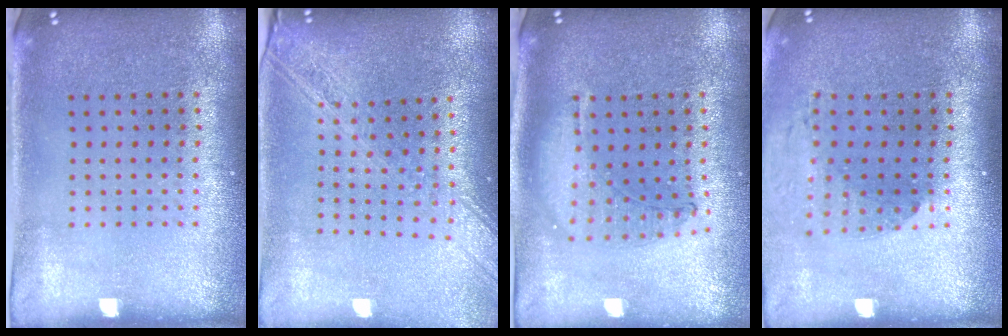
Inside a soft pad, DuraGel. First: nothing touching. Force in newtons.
{"total": 2.2, "press": 1.9, "slide": 1.2}
{"total": 1.1, "press": 1.0, "slide": 0.2}
{"total": 1.5, "press": 1.4, "slide": 0.6}